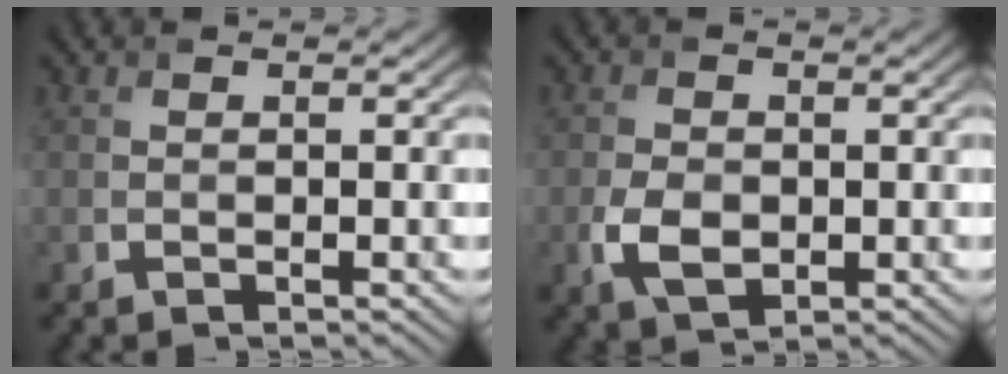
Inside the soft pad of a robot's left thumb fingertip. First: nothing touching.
{"total": 4.0, "force": [-0.9, 2.7, 2.8], "torque": [-0.067, -0.009, -0.021]}